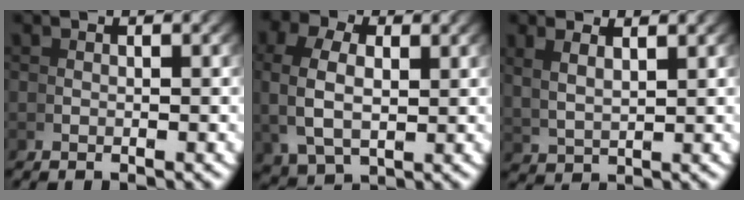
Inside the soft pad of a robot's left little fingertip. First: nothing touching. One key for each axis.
{"total": 4.5, "fx": 1.2, "fy": 2.8, "fz": 3.3, "tx": -0.077, "ty": -0.005, "tz": 0.034}
{"total": 2.5, "fx": 2.0, "fy": 0.4, "fz": 1.4, "tx": -0.027, "ty": -0.002, "tz": 0.048}